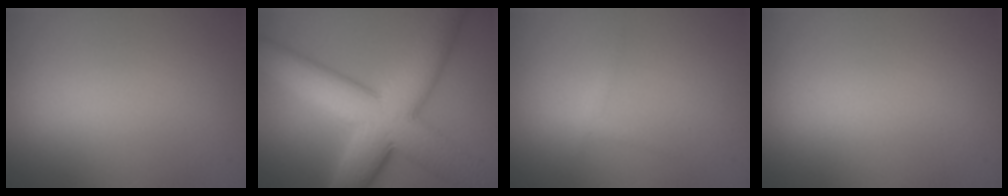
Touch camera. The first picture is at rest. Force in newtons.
{"total": 11.6, "press": 11.6, "slide": 0.3}
{"total": 0.8, "press": 0.8, "slide": 0.1}
{"total": 0.0}